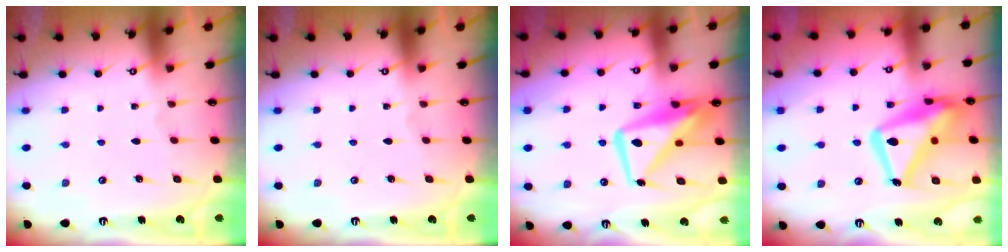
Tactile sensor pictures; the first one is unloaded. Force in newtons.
{"total": 0.0}
{"total": 13.6, "press": 13.5, "slide": 1.6}
{"total": 18.7, "press": 18.6, "slide": 1.9}